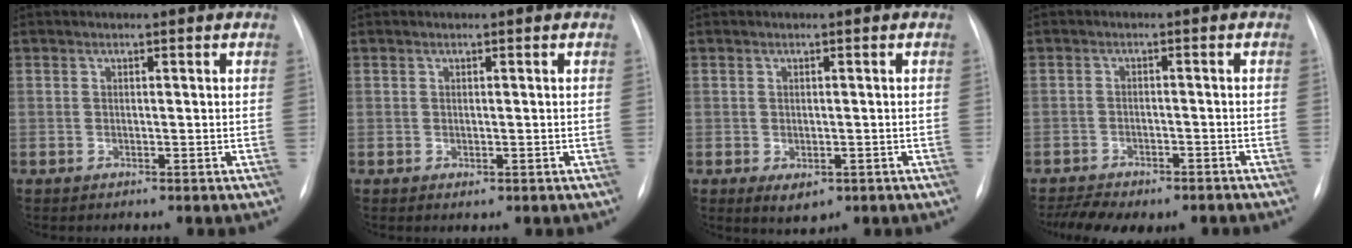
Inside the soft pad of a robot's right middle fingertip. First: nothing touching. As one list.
[{"total": 0.5, "force": [-0.1, 0.4, 0.4], "torque": [-0.007, -0.002, 0.002]}, {"total": 3.4, "force": [-1.5, 2.1, 2.3], "torque": [-0.032, -0.004, -0.007]}, {"total": 11.1, "force": [-8.6, 4.7, 5.1], "torque": [-0.092, 0.007, -0.115]}]